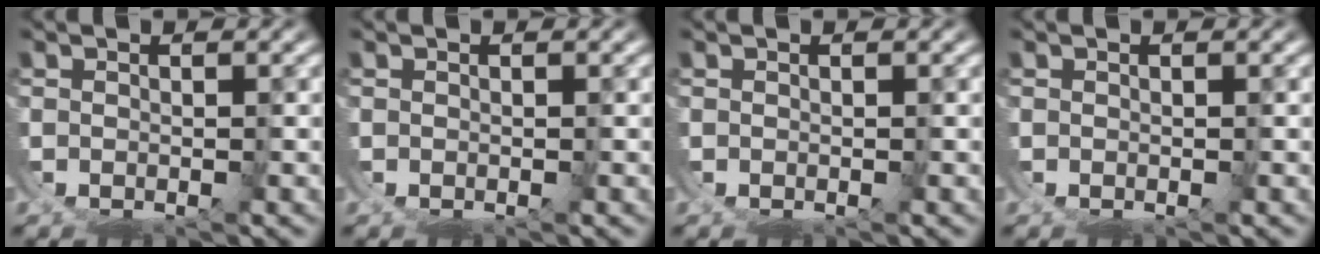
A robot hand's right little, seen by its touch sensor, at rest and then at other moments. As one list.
[{"total": 0.0}, {"total": 0.0}, {"total": 0.0}]